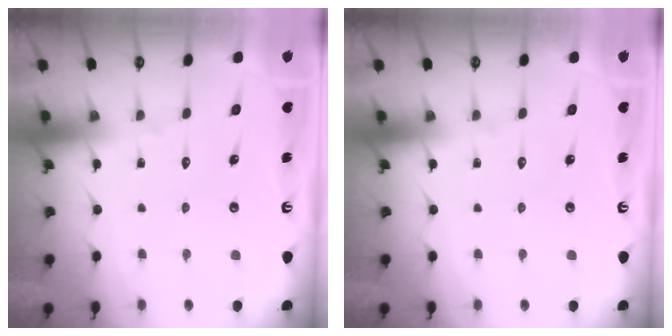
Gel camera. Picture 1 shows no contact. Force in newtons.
{"total": 0.0}